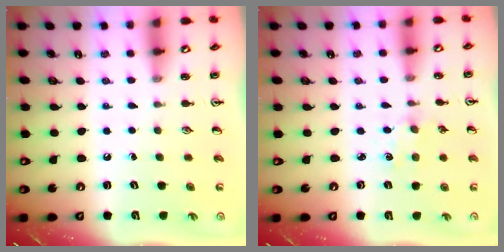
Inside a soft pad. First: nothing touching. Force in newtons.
{"total": 1.0, "press": 0.9, "slide": 0.2}